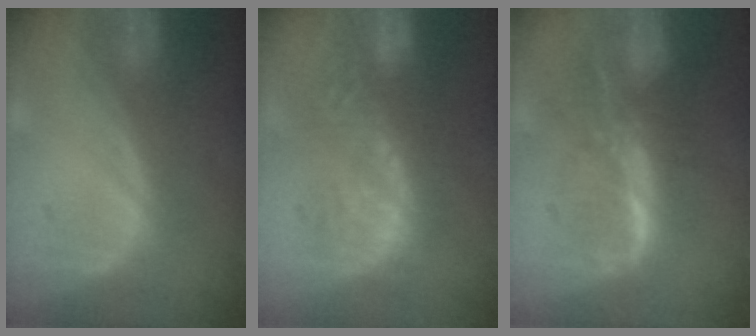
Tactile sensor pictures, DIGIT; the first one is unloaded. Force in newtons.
{"total": 9.4, "press": 9.0, "slide": 2.7}
{"total": 7.9, "press": 6.8, "slide": 3.9}